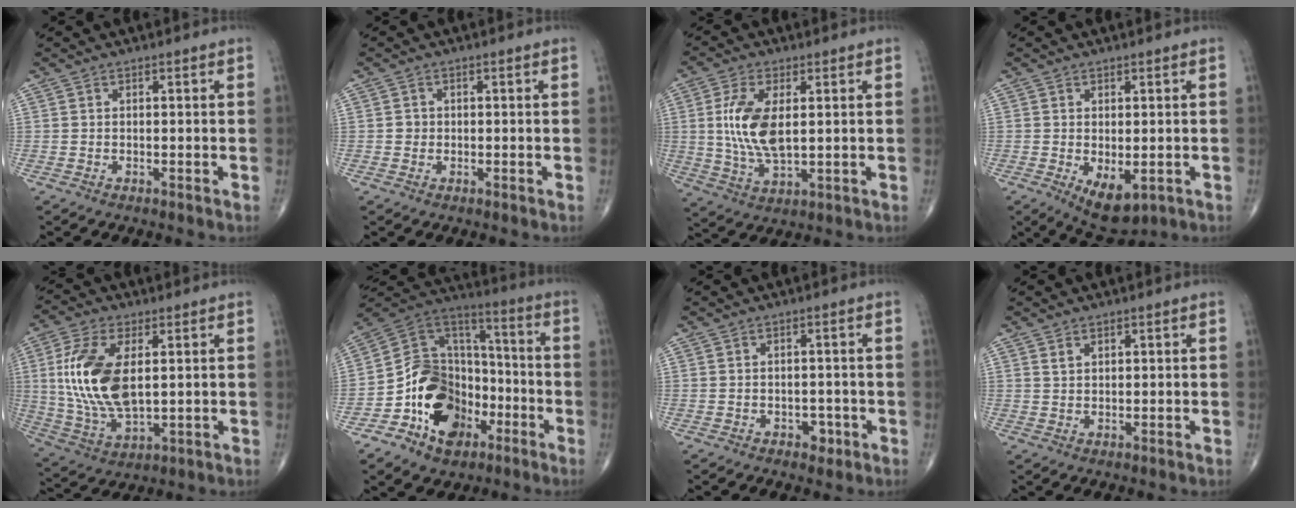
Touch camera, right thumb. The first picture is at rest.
{"total": 0.8, "force": [0.0, 0.8, 0.1], "torque": [0.003, 0.002, 0.000]}
{"total": 10.7, "force": [1.5, 5.0, 9.4], "torque": [-0.195, -0.012, 0.034]}
{"total": 6.6, "force": [-1.7, 3.4, 5.4], "torque": [-0.078, -0.012, -0.012]}
{"total": 15.7, "force": [2.4, 7.9, 13.3], "torque": [-0.278, -0.012, 0.054]}
{"total": 18.8, "force": [-7.4, 13.6, 10.5], "torque": [-0.132, 0.080, -0.127]}
{"total": 2.3, "force": [-1.0, 1.7, 1.2], "torque": [-0.006, 0.004, -0.011]}
{"total": 1.7, "force": [1.1, 1.0, 0.8], "torque": [-0.011, -0.004, 0.021]}